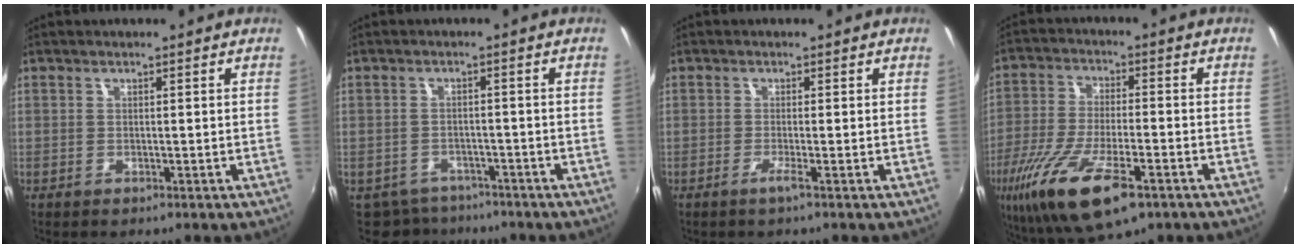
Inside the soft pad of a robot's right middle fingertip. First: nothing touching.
{"total": 5.7, "force": [-4.7, 3.3, 0.6], "torque": [-0.025, -0.001, -0.069]}
{"total": 1.3, "force": [-0.6, -0.5, 1.0], "torque": [-0.021, -0.006, -0.016]}
{"total": 17.7, "force": [-9.0, 5.9, 14.1], "torque": [-0.292, -0.055, -0.162]}